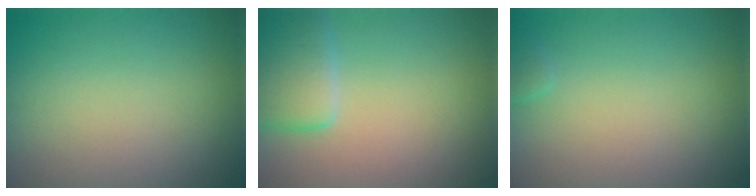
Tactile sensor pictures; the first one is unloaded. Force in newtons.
{"total": 3.6, "press": 3.6, "slide": 0.4}
{"total": 0.7, "press": 0.7, "slide": 0.1}